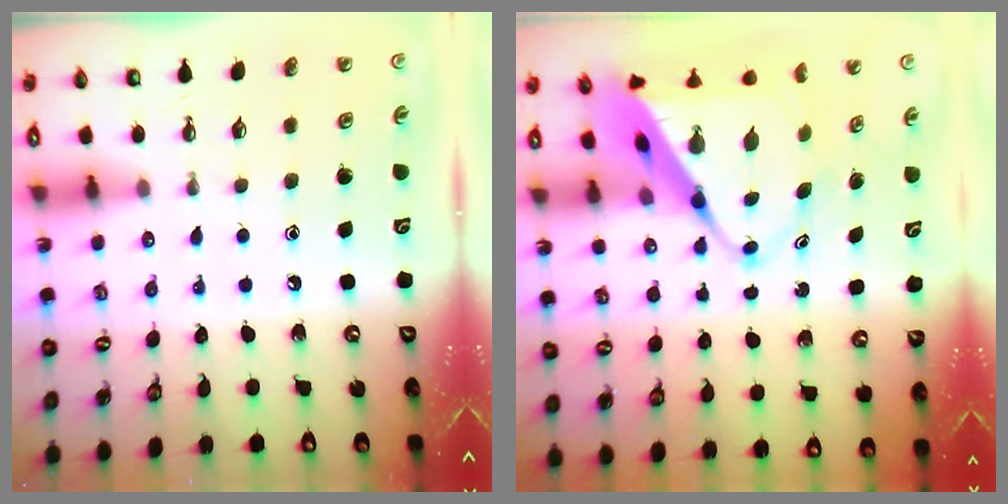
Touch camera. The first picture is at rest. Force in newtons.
{"total": 11.7, "press": 11.6, "slide": 0.9}